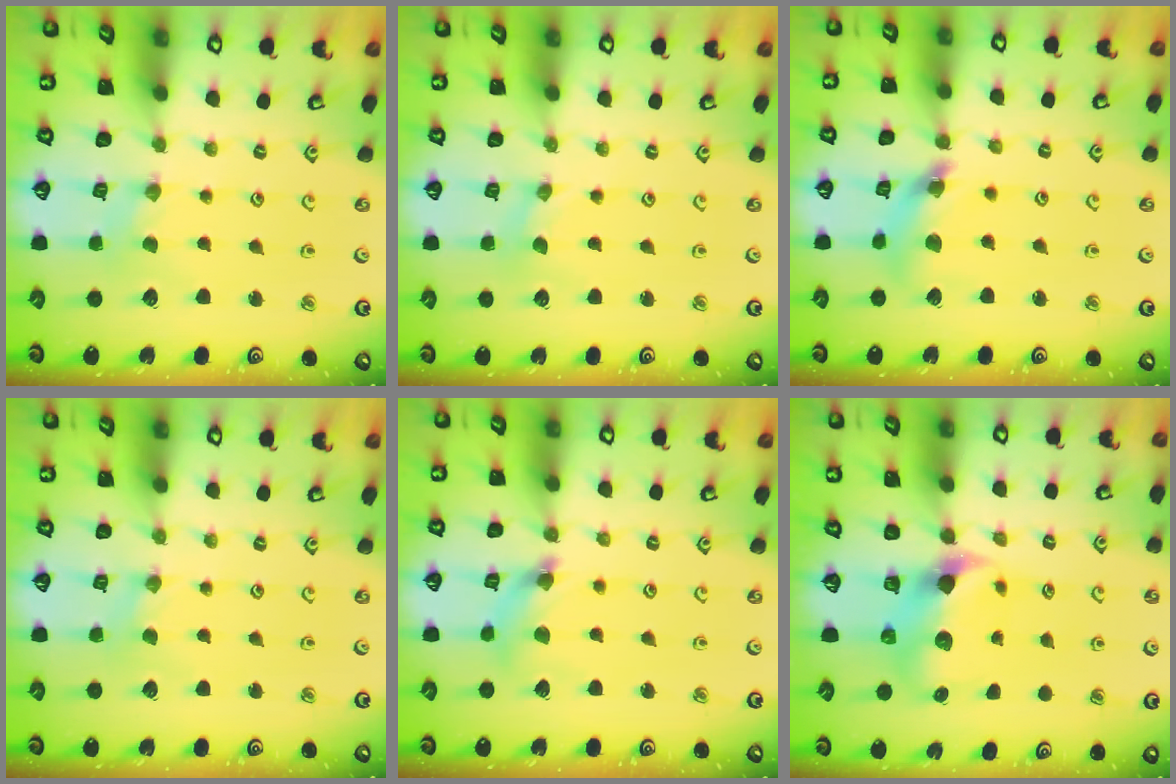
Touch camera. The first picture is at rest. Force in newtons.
{"total": 0.0}
{"total": 11.3, "press": 11.2, "slide": 1.6}
{"total": 1.1, "press": 1.1, "slide": 0.2}
{"total": 5.9, "press": 5.9, "slide": 0.5}
{"total": 7.5, "press": 7.5, "slide": 1.1}